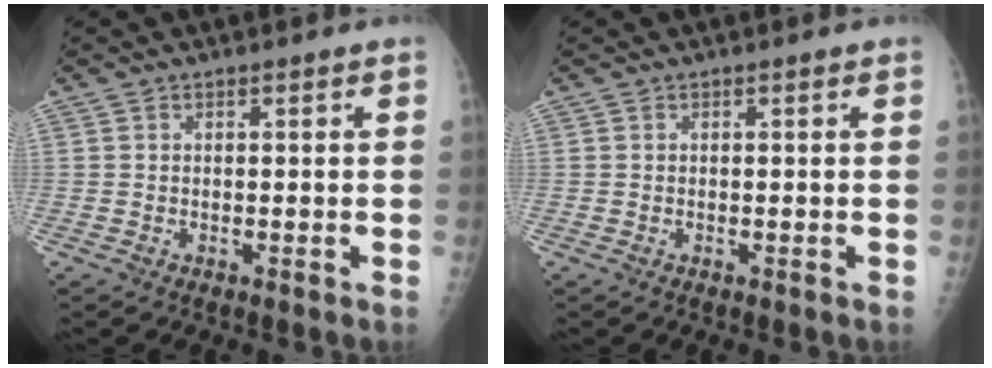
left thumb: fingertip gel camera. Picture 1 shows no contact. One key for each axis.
{"total": 0.0}